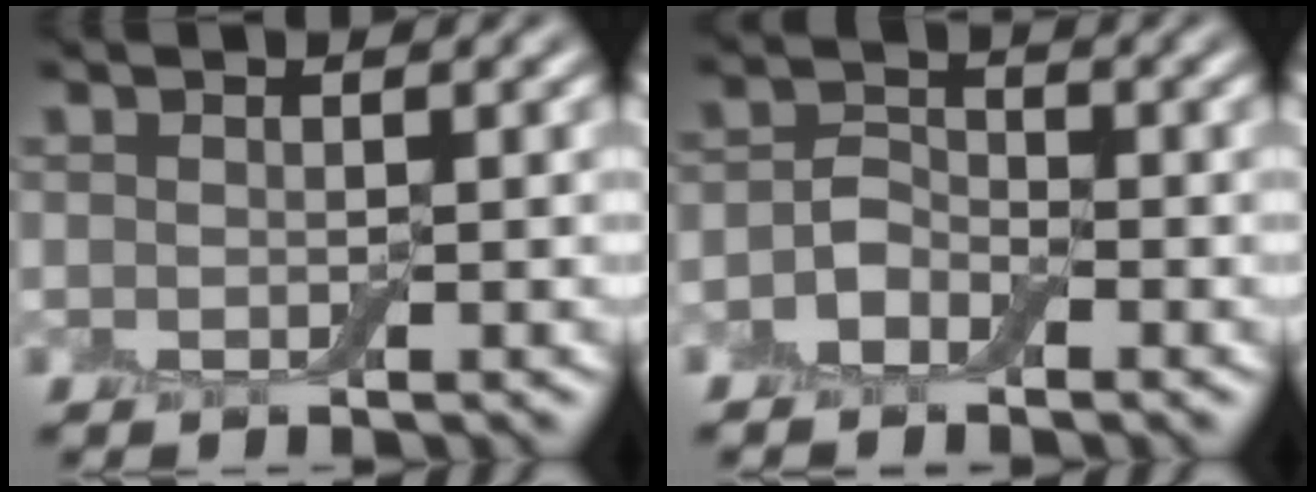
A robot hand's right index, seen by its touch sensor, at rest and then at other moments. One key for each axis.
{"total": 2.1, "fx": -1.5, "fy": 1.4, "fz": 0.8, "tx": -0.013, "ty": 0.009, "tz": -0.033}